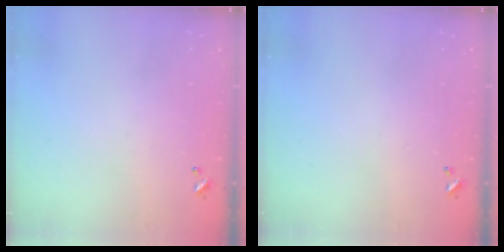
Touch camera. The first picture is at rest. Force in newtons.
{"total": 0.0}